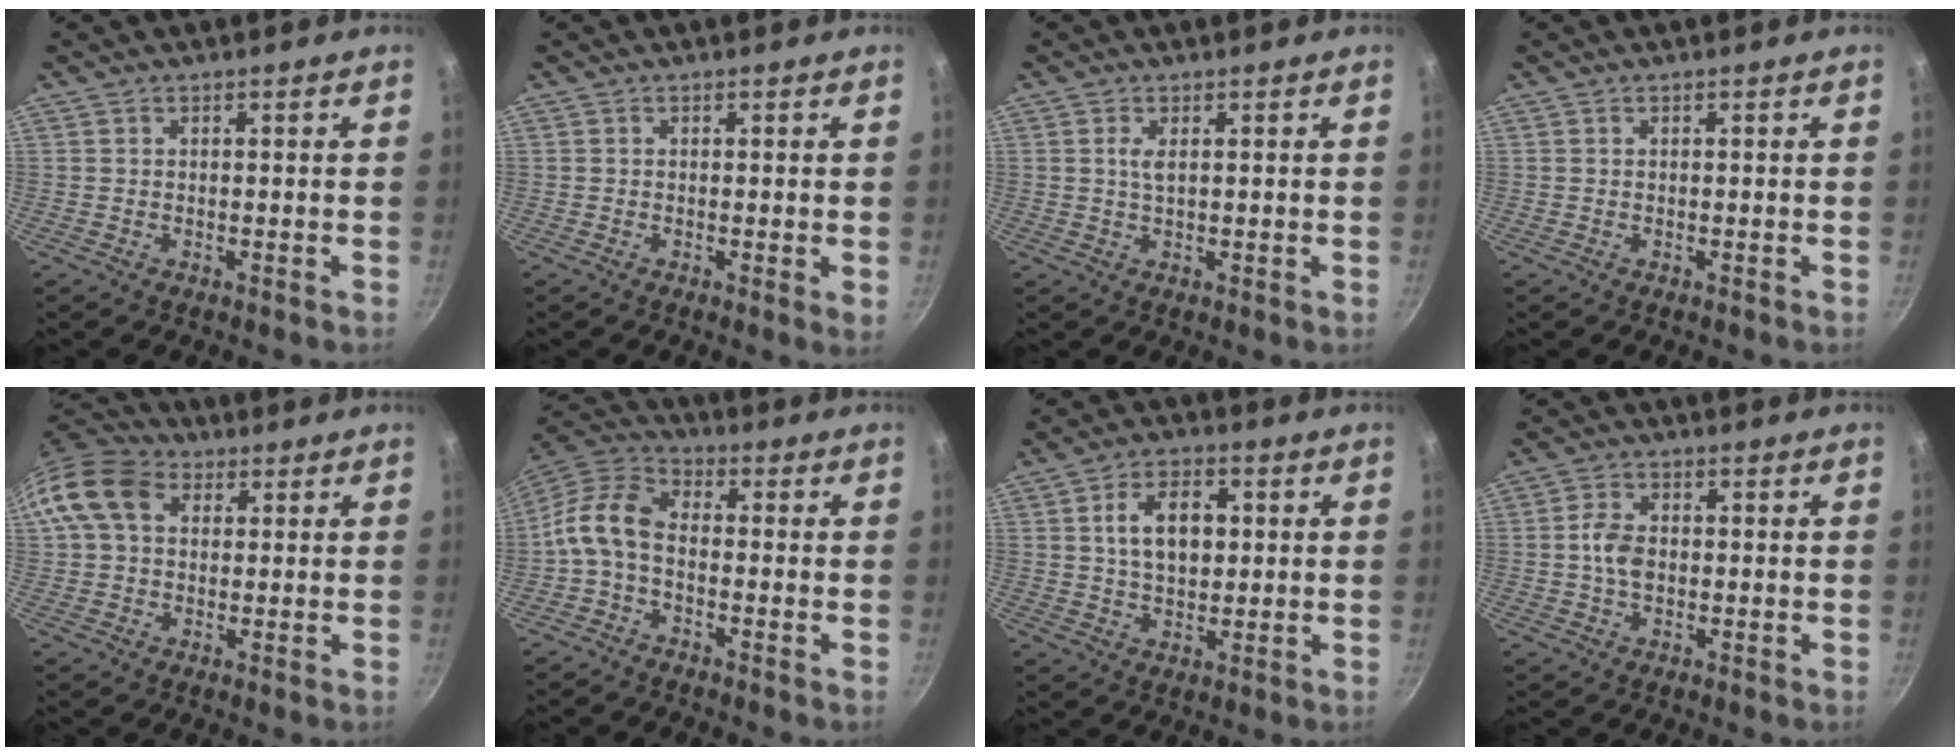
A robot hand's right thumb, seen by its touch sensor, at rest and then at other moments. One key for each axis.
{"total": 1.4, "fx": 0.0, "fy": 0.2, "fz": 1.4, "tx": -0.021, "ty": -0.006, "tz": -0.003}
{"total": 2.0, "fx": 0.6, "fy": 0.7, "fz": 1.8, "tx": -0.036, "ty": -0.001, "tz": 0.013}
{"total": 0.0}
{"total": 11.2, "fx": 2.8, "fy": 8.4, "fz": 6.9, "tx": -0.112, "ty": 0.019, "tz": 0.032}
{"total": 9.1, "fx": -1.9, "fy": 5.6, "fz": 6.9, "tx": -0.141, "ty": 0.041, "tz": -0.055}
{"total": 9.5, "fx": 1.7, "fy": 6.0, "fz": 7.2, "tx": -0.103, "ty": 0.006, "tz": 0.026}
{"total": 5.0, "fx": -0.3, "fy": 3.4, "fz": 3.7, "tx": -0.067, "ty": 0.013, "tz": -0.012}